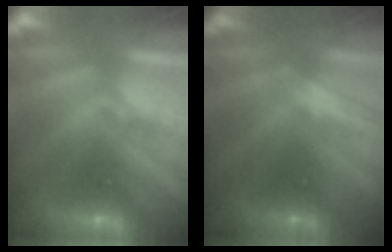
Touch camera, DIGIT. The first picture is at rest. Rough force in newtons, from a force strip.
{"total": 1.8}